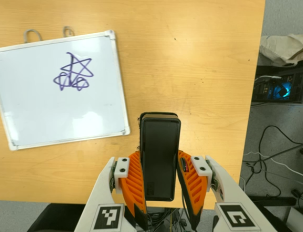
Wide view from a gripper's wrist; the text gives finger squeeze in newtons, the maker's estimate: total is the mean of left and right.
{"total": 6.6, "left": 4.2, "right": 9.1}